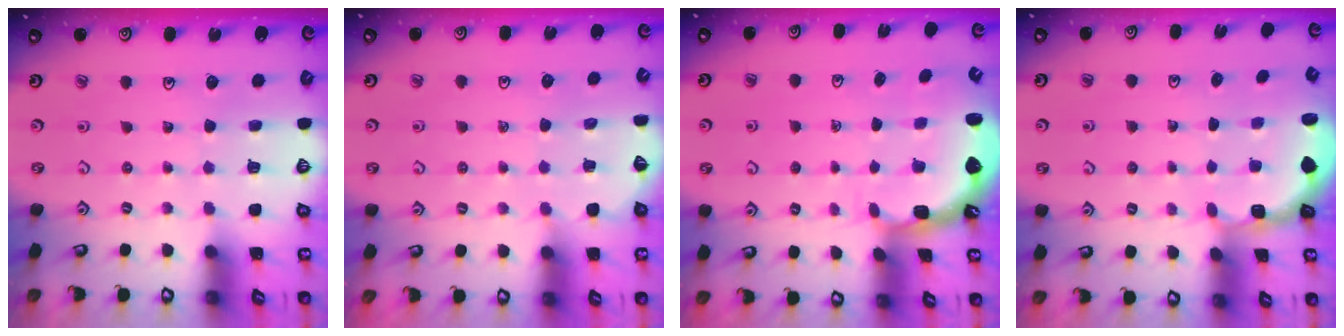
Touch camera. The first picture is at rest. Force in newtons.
{"total": 4.2, "press": 4.0, "slide": 1.2}
{"total": 2.5, "press": 1.7, "slide": 1.8}
{"total": 1.9, "press": 1.8, "slide": 0.7}